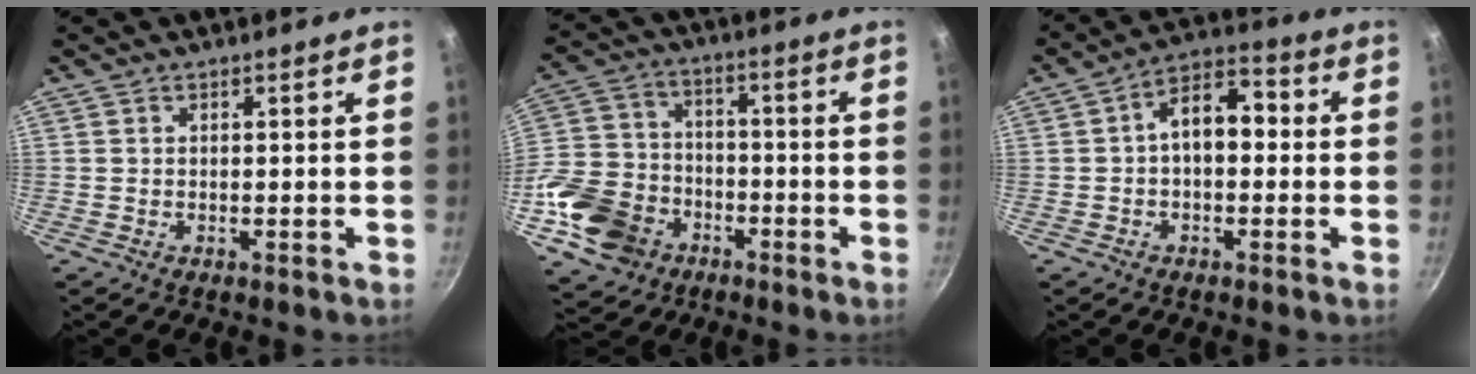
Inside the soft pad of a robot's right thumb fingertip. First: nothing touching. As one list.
[{"total": 14.8, "force": [-6.8, 11.3, 6.7], "torque": [-0.120, 0.035, -0.128]}, {"total": 9.0, "force": [0.1, 5.4, 7.2], "torque": [-0.095, 0.036, -0.009]}]